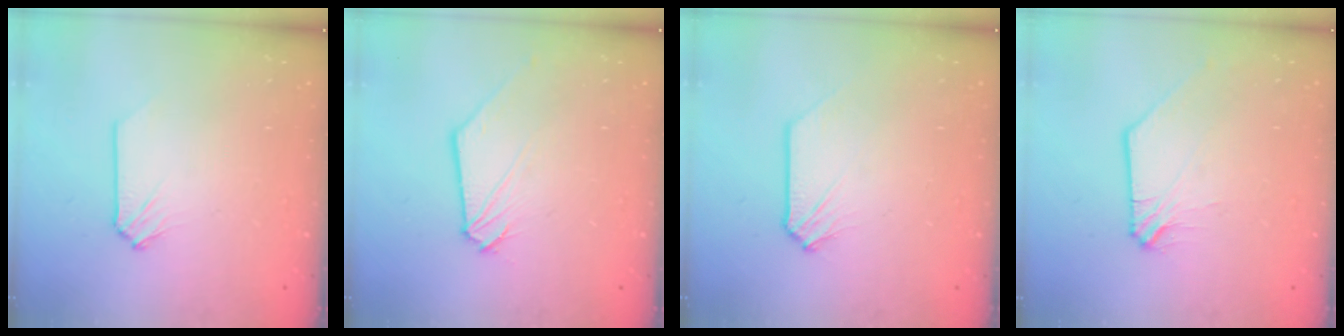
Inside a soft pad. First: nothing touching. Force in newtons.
{"total": 0.7, "press": 0.7, "slide": 0.0}
{"total": 0.0}
{"total": 1.0, "press": 1.0, "slide": 0.2}